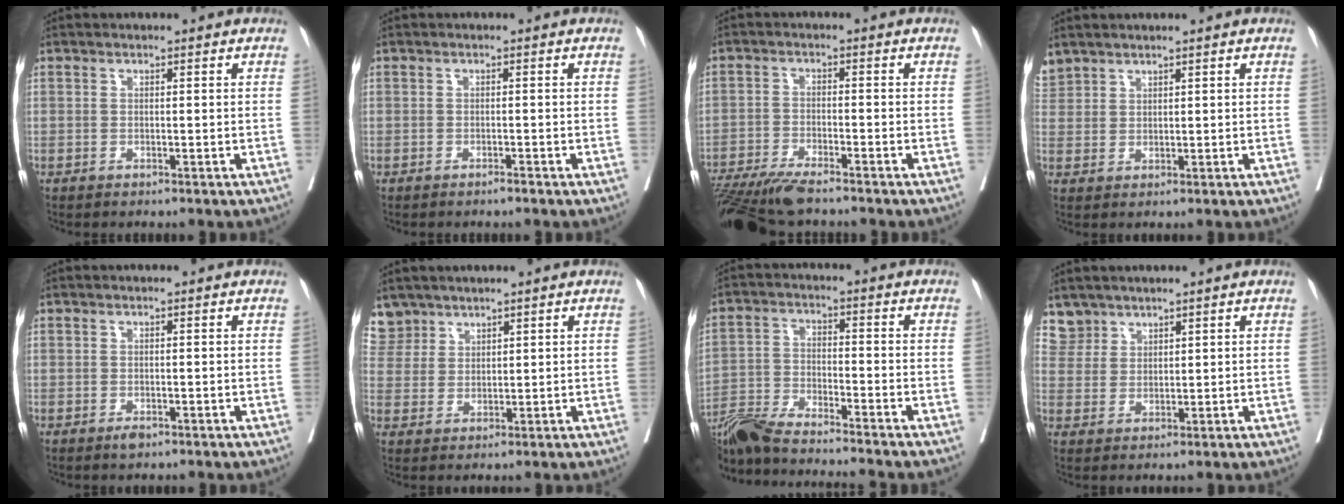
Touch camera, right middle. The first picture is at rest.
{"total": 0.7, "force": [-0.6, 0.0, 0.3], "torque": [-0.007, 0.000, -0.010]}
{"total": 9.9, "force": [-8.5, 0.7, 5.1], "torque": [-0.081, -0.026, -0.145]}
{"total": 3.2, "force": [2.9, 1.5, 0.2], "torque": [-0.010, 0.013, 0.062]}
{"total": 1.1, "force": [-0.7, 0.4, 0.7], "torque": [-0.012, -0.001, -0.008]}
{"total": 4.1, "force": [3.5, 2.2, -0.6], "torque": [0.019, 0.003, 0.073]}
{"total": 13.6, "force": [-12.3, -0.6, 5.8], "torque": [-0.098, -0.019, -0.215]}
{"total": 3.5, "force": [2.9, 1.8, -0.6], "torque": [0.021, 0.002, 0.057]}